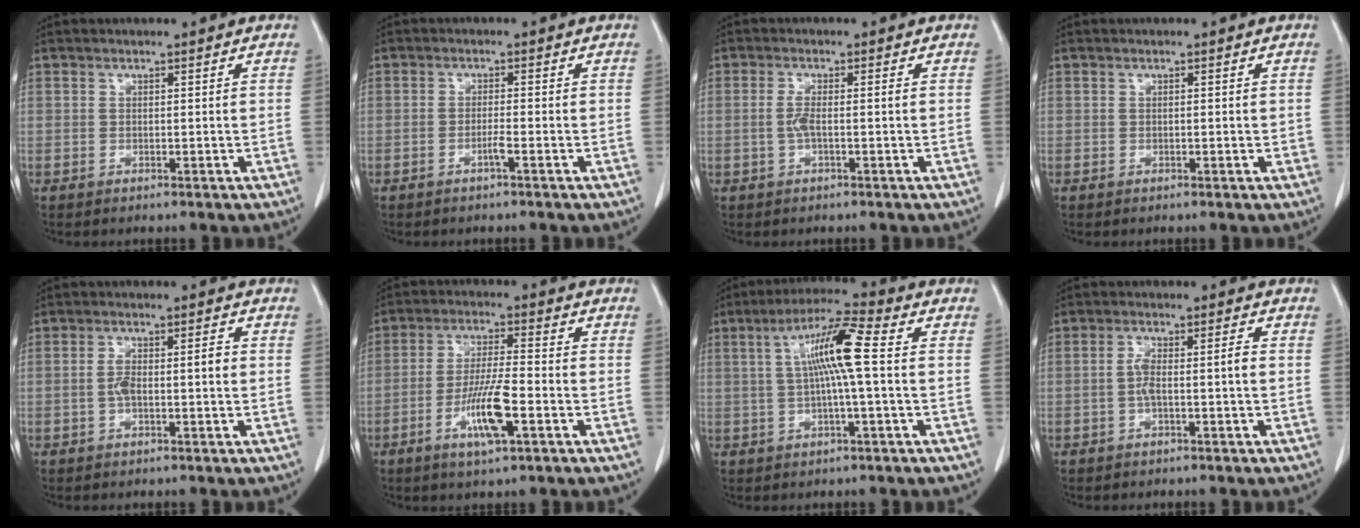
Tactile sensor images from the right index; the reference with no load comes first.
{"total": 1.6, "force": [-0.9, -0.3, 1.3], "torque": [-0.027, 0.000, -0.019]}
{"total": 2.6, "force": [-0.4, 0.2, 2.6], "torque": [-0.057, 0.001, -0.010]}
{"total": 0.7, "force": [0.0, 0.2, 0.6], "torque": [-0.009, 0.000, 0.001]}
{"total": 4.4, "force": [-0.5, 1.2, 4.2], "torque": [-0.085, 0.013, -0.008]}
{"total": 8.8, "force": [-3.6, 1.0, 8.0], "torque": [-0.154, -0.008, -0.065]}
{"total": 9.1, "force": [0.9, 0.4, 9.0], "torque": [-0.171, 0.020, 0.013]}
{"total": 4.0, "force": [-0.8, 0.4, 3.8], "torque": [-0.076, 0.015, -0.013]}